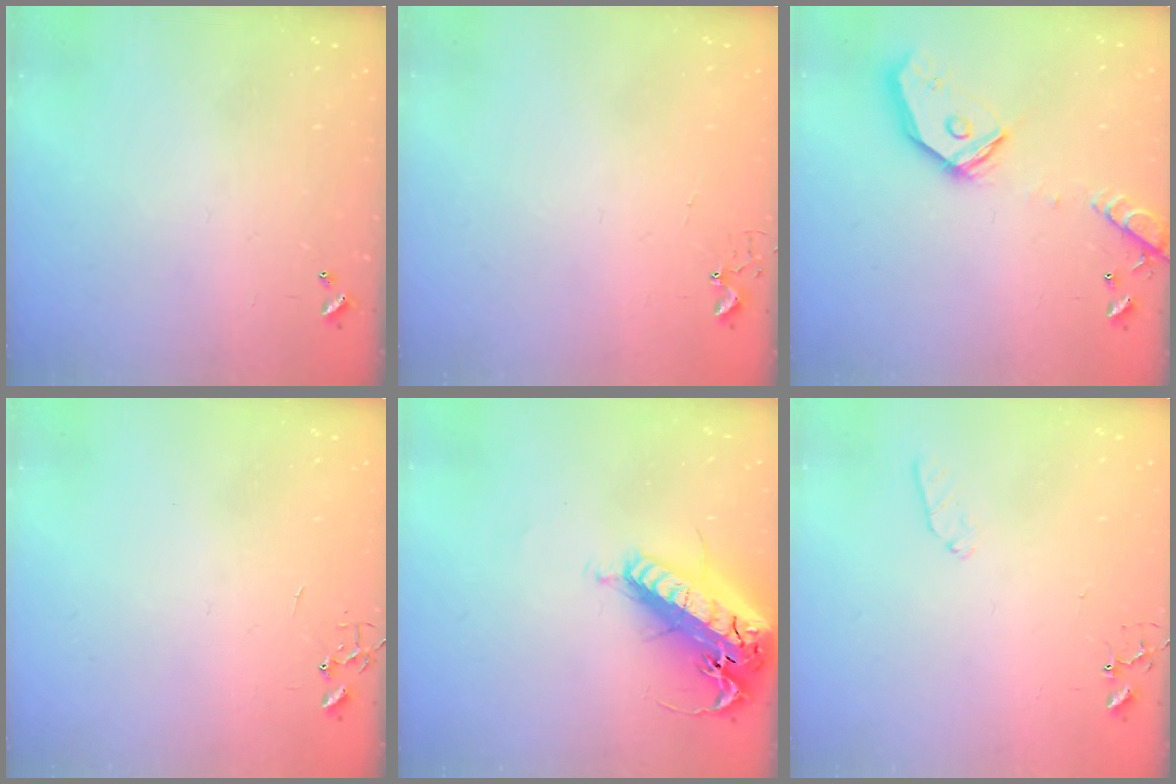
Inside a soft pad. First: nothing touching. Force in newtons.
{"total": 2.7, "press": 2.7, "slide": 0.3}
{"total": 17.6, "press": 17.4, "slide": 2.7}
{"total": 0.0}
{"total": 26.2, "press": 25.6, "slide": 5.5}
{"total": 6.6, "press": 6.5, "slide": 0.6}